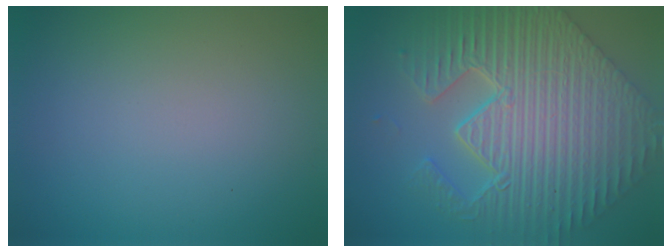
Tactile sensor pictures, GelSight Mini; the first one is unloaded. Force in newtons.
{"total": 9.5, "press": 7.4, "slide": 6.0}